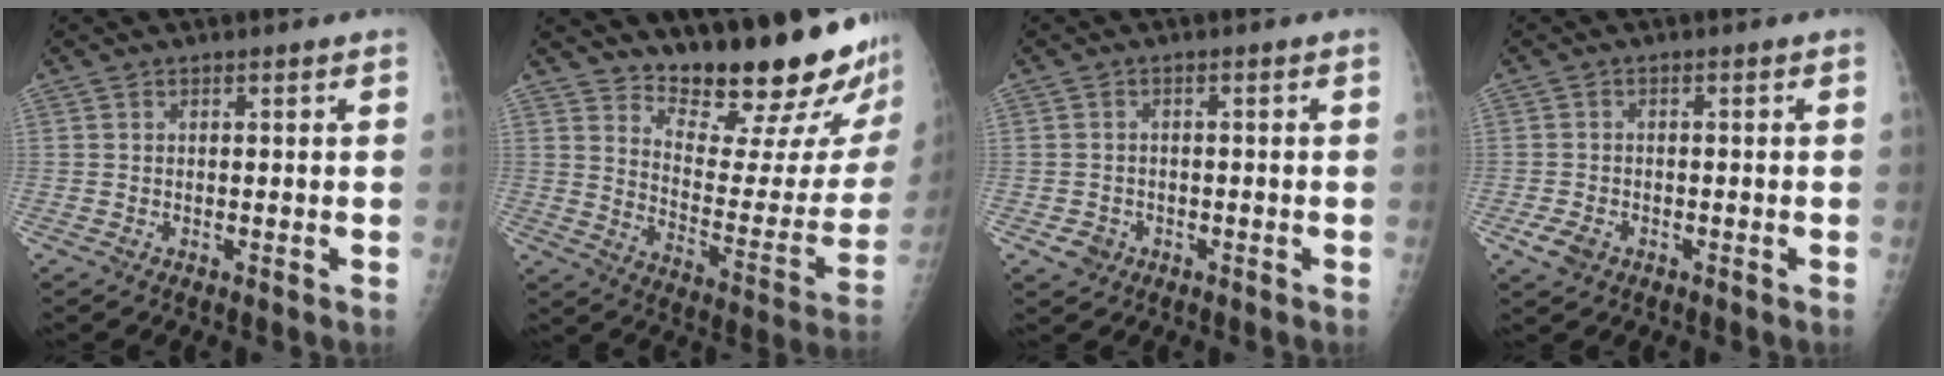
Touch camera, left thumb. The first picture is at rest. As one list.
[{"total": 22.0, "force": [19.1, 3.7, 10.2], "torque": [-0.115, -0.170, 0.264]}, {"total": 2.7, "force": [-1.3, 2.3, 0.5], "torque": [0.002, 0.009, -0.017]}, {"total": 3.4, "force": [-1.8, 2.3, 1.7], "torque": [-0.031, 0.003, -0.027]}]